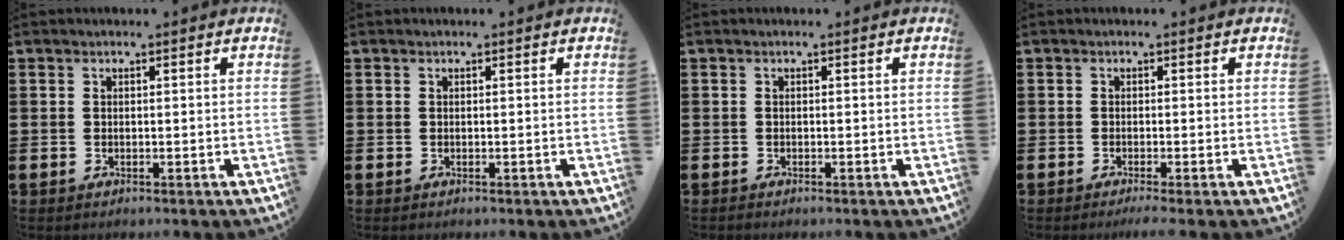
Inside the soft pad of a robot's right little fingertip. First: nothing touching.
{"total": 0.0}
{"total": 0.0}
{"total": 0.8, "force": [-0.4, 0.0, 0.7], "torque": [-0.011, -0.002, -0.009]}